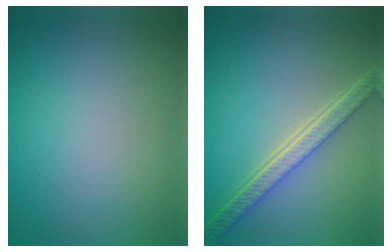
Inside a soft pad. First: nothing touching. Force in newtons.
{"total": 5.4, "press": 4.2, "slide": 3.4}